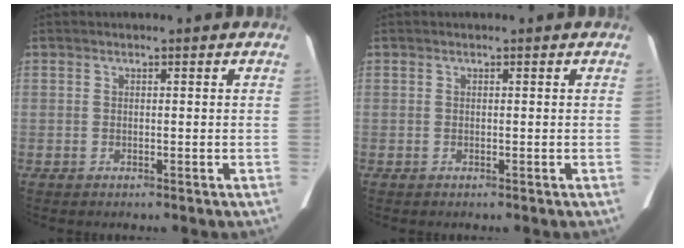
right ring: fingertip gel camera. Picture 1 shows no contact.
{"total": 0.0}